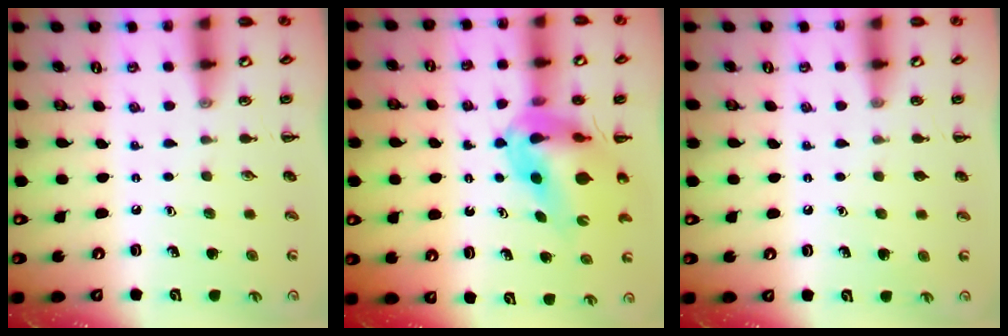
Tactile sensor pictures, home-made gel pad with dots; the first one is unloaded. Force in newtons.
{"total": 9.5, "press": 9.0, "slide": 3.0}
{"total": 0.6, "press": 0.6, "slide": 0.0}